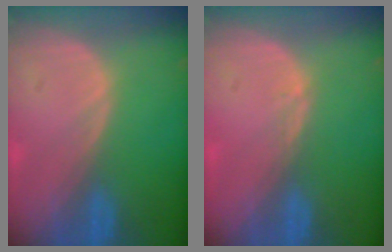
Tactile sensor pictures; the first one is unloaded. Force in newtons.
{"total": 0.6, "press": 0.4, "slide": 0.4}